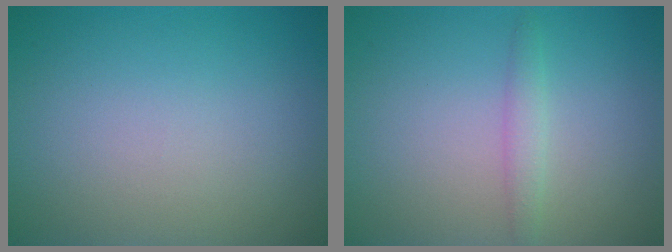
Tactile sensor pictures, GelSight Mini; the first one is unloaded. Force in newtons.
{"total": 1.3, "press": 1.3, "slide": 0.1}